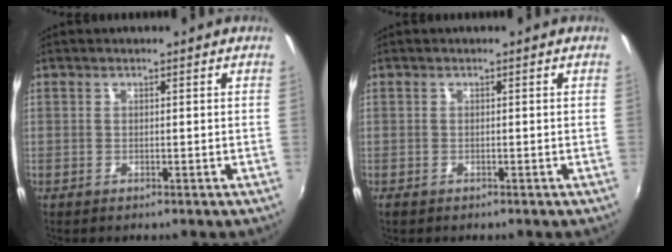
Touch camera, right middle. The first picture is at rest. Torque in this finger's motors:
{"motor_torque": [0.09, -0.11, 0.00, 0.00]}